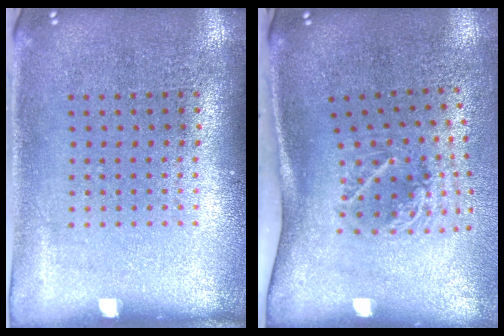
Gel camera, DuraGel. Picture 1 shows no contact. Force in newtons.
{"total": 2.1, "press": 1.3, "slide": 1.6}